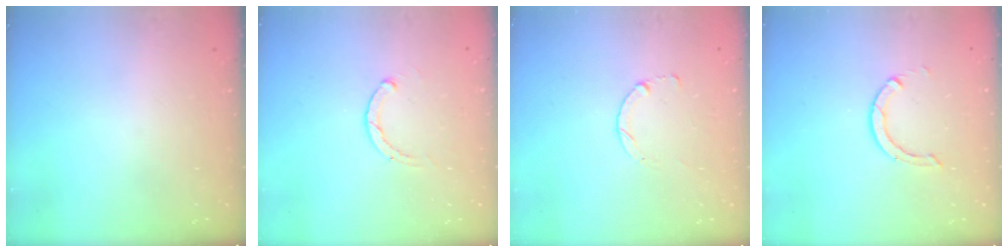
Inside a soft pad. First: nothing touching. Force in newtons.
{"total": 1.1, "press": 1.0, "slide": 0.3}
{"total": 0.0}
{"total": 3.2, "press": 3.2, "slide": 0.4}